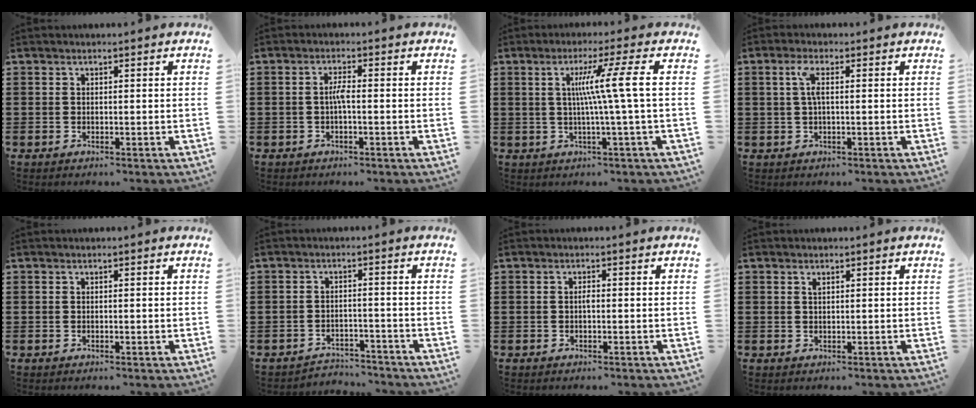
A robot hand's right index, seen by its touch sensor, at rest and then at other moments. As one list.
[{"total": 2.3, "force": [-0.4, 0.3, 2.2], "torque": [-0.051, -0.001, -0.012]}, {"total": 8.0, "force": [0.6, -1.2, 7.9], "torque": [-0.148, 0.000, -0.003]}, {"total": 2.9, "force": [0.4, 0.7, 2.8], "torque": [-0.058, 0.005, 0.004]}, {"total": 0.0}, {"total": 3.3, "force": [-3.2, 0.5, -0.2], "torque": [-0.004, 0.001, -0.070]}, {"total": 1.0, "force": [-0.1, 0.3, 0.9], "torque": [-0.019, -0.003, -0.002]}, {"total": 0.8, "force": [0.4, 0.3, 0.6], "torque": [-0.014, 0.002, 0.008]}]